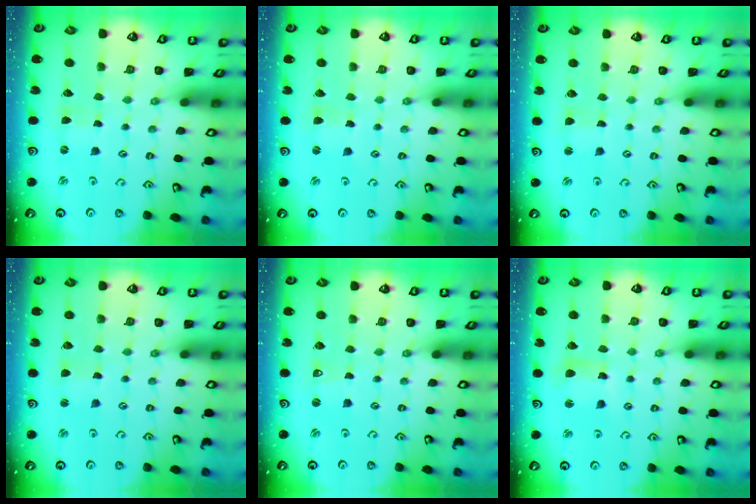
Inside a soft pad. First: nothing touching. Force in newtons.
{"total": 0.6, "press": 0.6, "slide": 0.2}
{"total": 1.4, "press": 1.4, "slide": 0.1}
{"total": 1.3, "press": 1.3, "slide": 0.1}
{"total": 1.4, "press": 1.4, "slide": 0.0}
{"total": 6.0, "press": 5.9, "slide": 0.9}